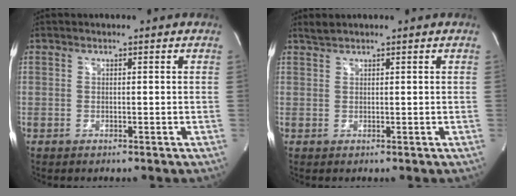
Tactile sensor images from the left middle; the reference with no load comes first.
{"total": 1.1, "force": [1.0, -0.1, 0.2], "torque": [-0.010, 0.007, 0.027]}